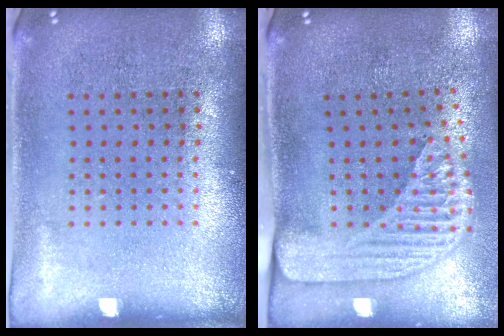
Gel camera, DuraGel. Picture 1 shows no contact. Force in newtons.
{"total": 2.3, "press": 1.8, "slide": 1.5}